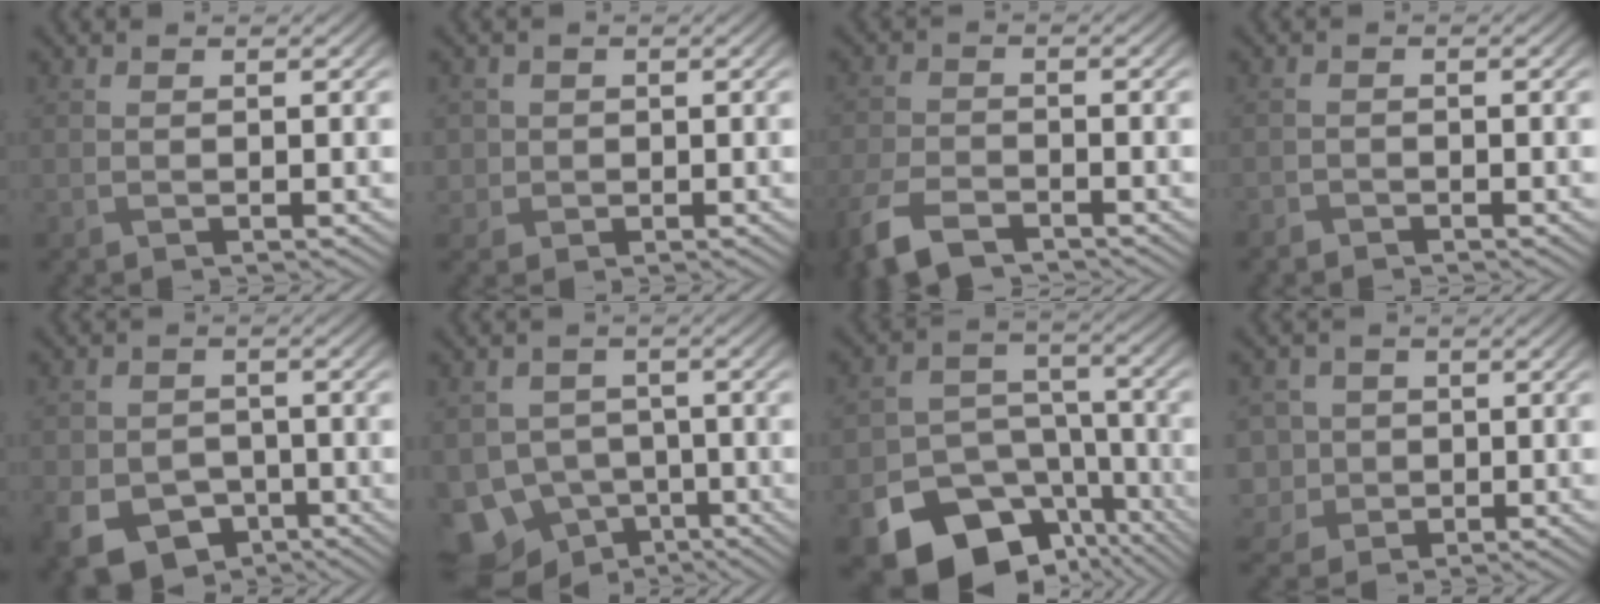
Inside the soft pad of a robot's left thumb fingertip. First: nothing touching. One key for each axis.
{"total": 2.5, "fx": 0.3, "fy": 2.5, "fz": 0.2, "tx": -0.010, "ty": -0.003, "tz": 0.004}
{"total": 6.3, "fx": -4.5, "fy": 2.8, "fz": 3.4, "tx": -0.077, "ty": -0.015, "tz": -0.097}
{"total": 1.2, "fx": -1.2, "fy": 0.4, "fz": 0.1, "tx": -0.001, "ty": -0.003, "tz": -0.026}
{"total": 8.6, "fx": -4.1, "fy": 6.3, "fz": 4.0, "tx": -0.087, "ty": -0.033, "tz": -0.072}
{"total": 9.9, "fx": -5.7, "fy": 7.4, "fz": 3.3, "tx": -0.086, "ty": -0.028, "tz": -0.099}
{"total": 17.1, "fx": -10.2, "fy": 11.9, "fz": 6.8, "tx": -0.135, "ty": -0.058, "tz": -0.141}
{"total": 6.5, "fx": -1.1, "fy": 6.1, "fz": 2.0, "tx": -0.077, "ty": 0.005, "tz": -0.048}